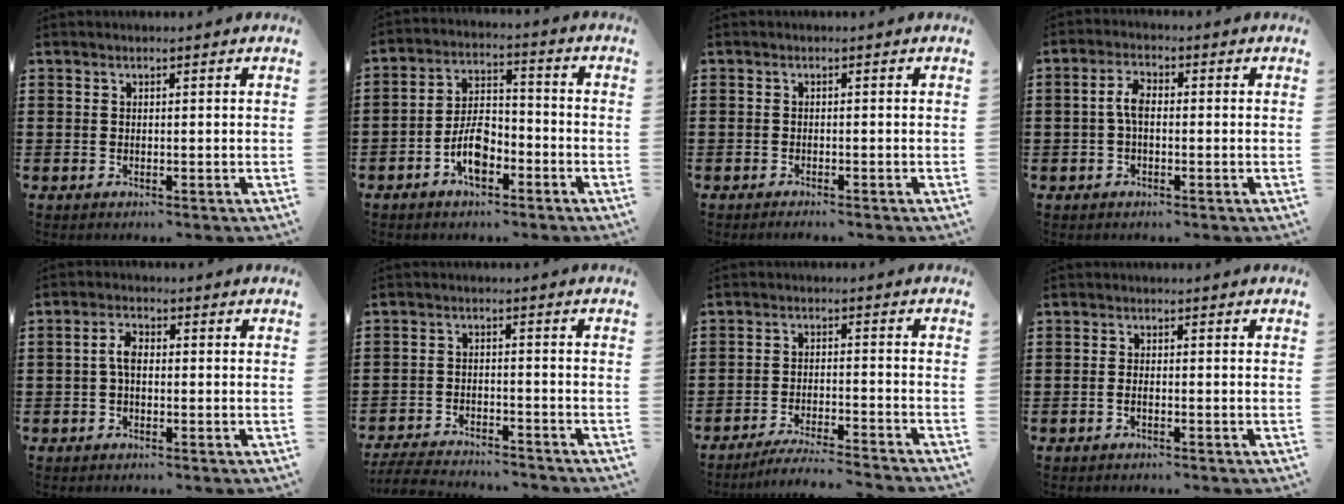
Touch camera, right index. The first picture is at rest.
{"total": 7.0, "force": [-3.1, 3.5, 5.1], "torque": [-0.106, 0.007, -0.059]}
{"total": 0.7, "force": [-0.7, -0.2, 0.0], "torque": [-0.002, -0.004, -0.013]}
{"total": 3.9, "force": [-0.2, 1.9, 3.4], "torque": [-0.079, 0.001, -0.010]}
{"total": 3.5, "force": [-0.2, 1.8, 2.9], "torque": [-0.064, 0.004, -0.007]}
{"total": 4.7, "force": [-4.7, 0.2, 0.5], "torque": [-0.022, -0.005, -0.098]}
{"total": 4.5, "force": [-4.3, -0.5, 1.2], "torque": [-0.028, -0.012, -0.088]}
{"total": 0.9, "force": [-0.4, 0.2, 0.8], "torque": [-0.017, -0.005, -0.006]}